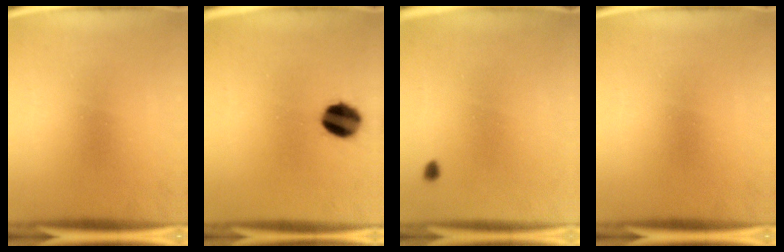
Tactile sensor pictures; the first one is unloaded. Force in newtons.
{"total": 9.9}
{"total": 0.9}
{"total": 0.0}